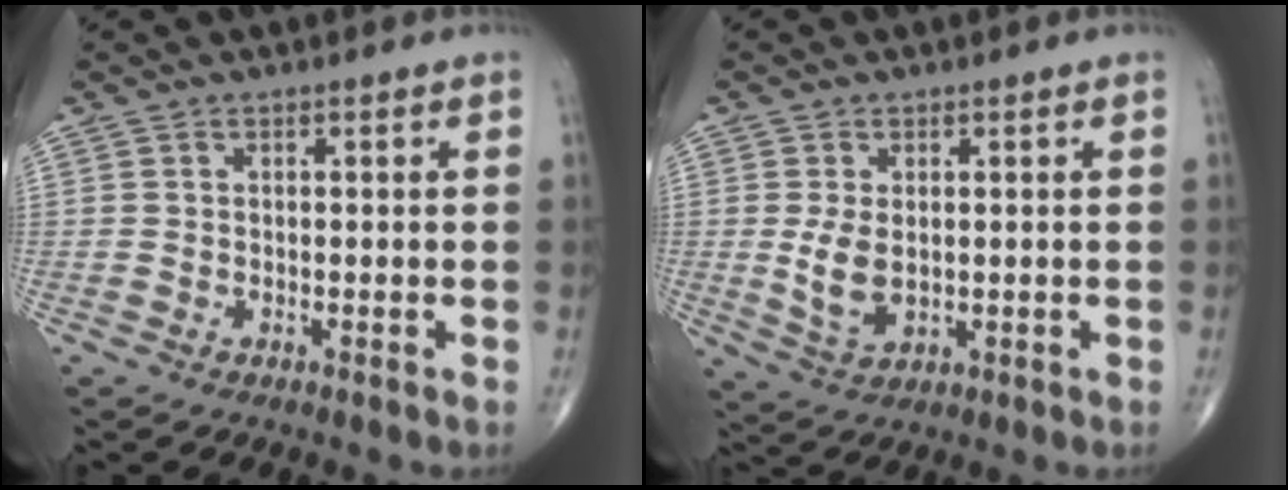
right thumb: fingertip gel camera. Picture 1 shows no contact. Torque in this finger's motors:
{"motor_torque": [-0.29, 0.87, 0.43, -0.02, 0.20]}